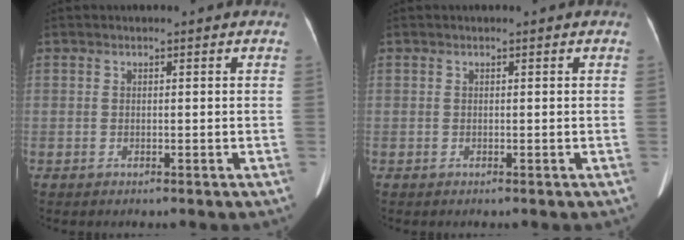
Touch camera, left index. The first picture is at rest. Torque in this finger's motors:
{"motor_torque": [-0.02, 0.04, 0.00, -0.01]}